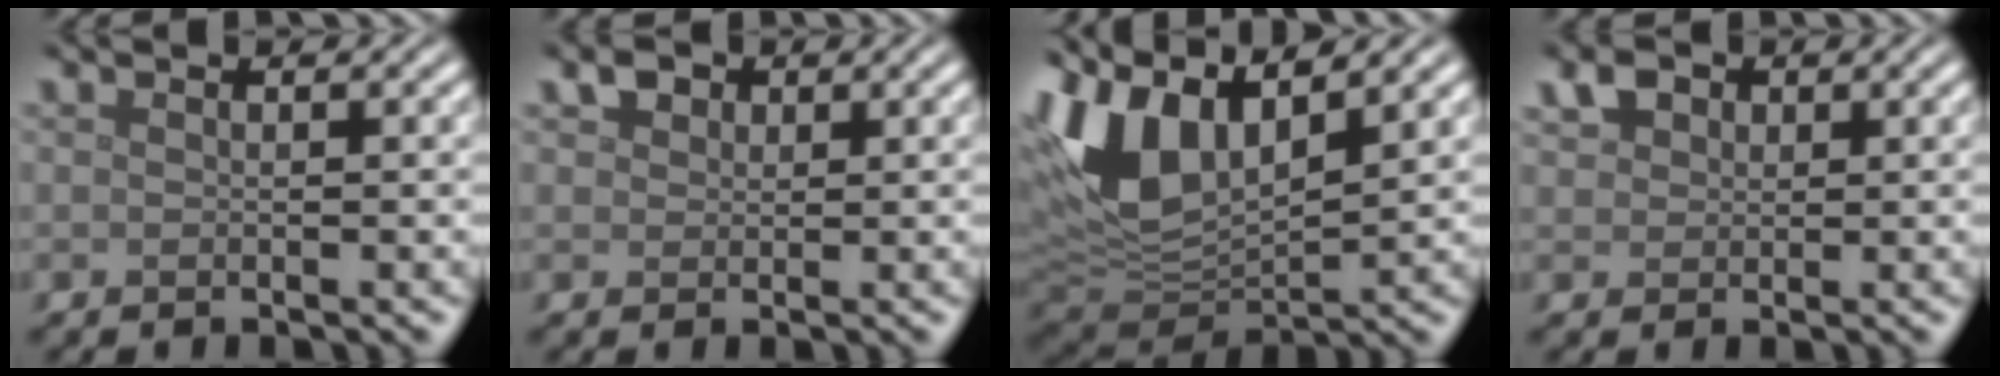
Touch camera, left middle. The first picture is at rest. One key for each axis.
{"total": 1.6, "fx": 1.0, "fy": 1.2, "fz": 0.6, "tx": -0.011, "ty": 0.003, "tz": 0.015}
{"total": 9.9, "fx": 3.7, "fy": 5.1, "fz": 7.7, "tx": -0.181, "ty": 0.008, "tz": 0.065}
{"total": 2.2, "fx": 1.2, "fy": 1.6, "fz": 0.9, "tx": -0.019, "ty": 0.005, "tz": 0.018}